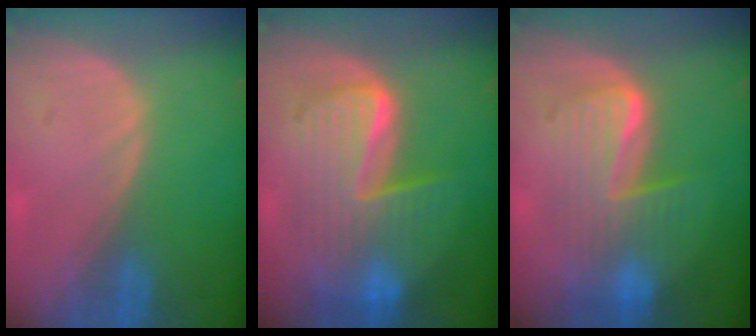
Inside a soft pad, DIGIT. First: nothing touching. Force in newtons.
{"total": 10.4, "press": 10.4, "slide": 1.0}
{"total": 7.6, "press": 7.6, "slide": 0.3}